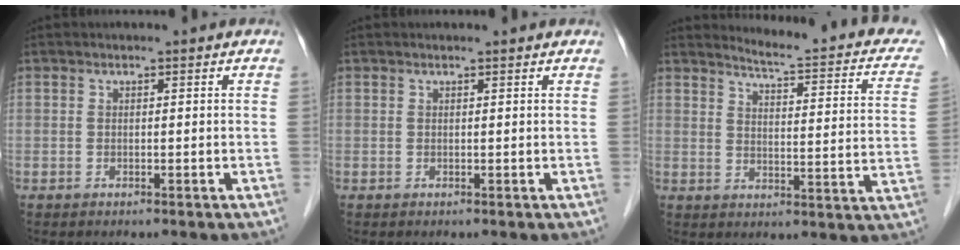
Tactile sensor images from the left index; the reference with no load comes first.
{"total": 1.0, "force": [1.0, 0.0, 0.3], "torque": [-0.013, 0.007, 0.012]}
{"total": 15.0, "force": [13.4, 2.6, 6.3], "torque": [-0.073, -0.037, 0.143]}